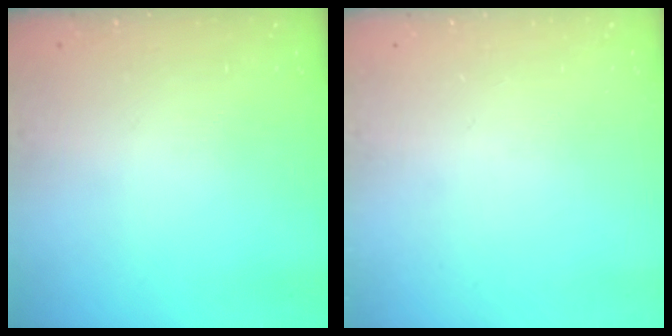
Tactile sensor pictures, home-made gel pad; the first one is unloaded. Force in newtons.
{"total": 0.0}